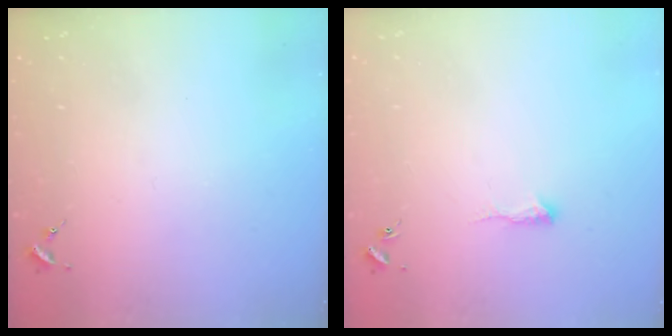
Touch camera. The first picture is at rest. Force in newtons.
{"total": 7.1, "press": 7.0, "slide": 0.7}